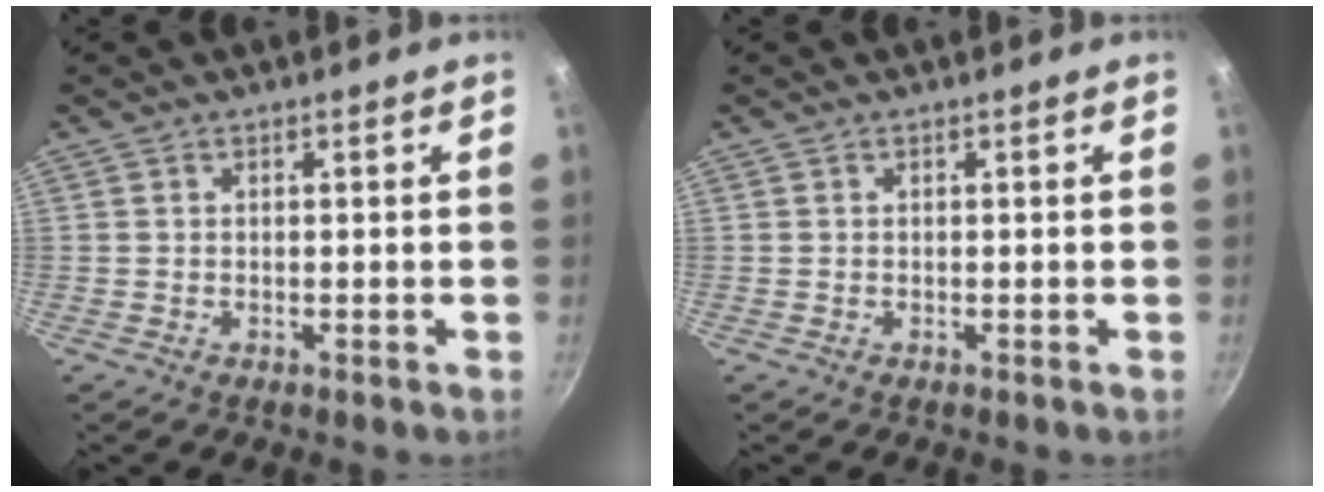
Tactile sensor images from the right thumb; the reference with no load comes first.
{"total": 0.0}